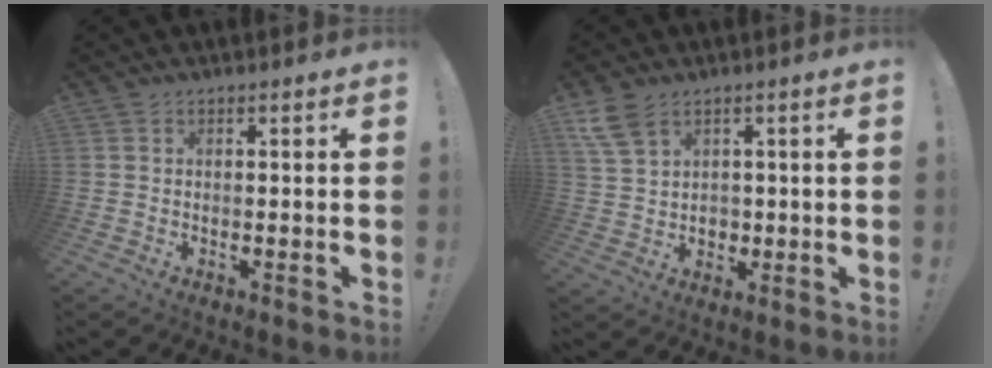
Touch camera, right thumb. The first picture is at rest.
{"total": 8.8, "force": [4.6, 6.2, 4.2], "torque": [-0.096, -0.013, 0.093]}